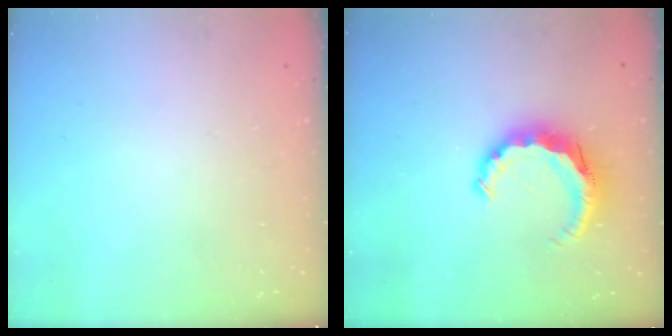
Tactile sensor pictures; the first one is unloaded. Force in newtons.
{"total": 8.3, "press": 8.2, "slide": 1.1}